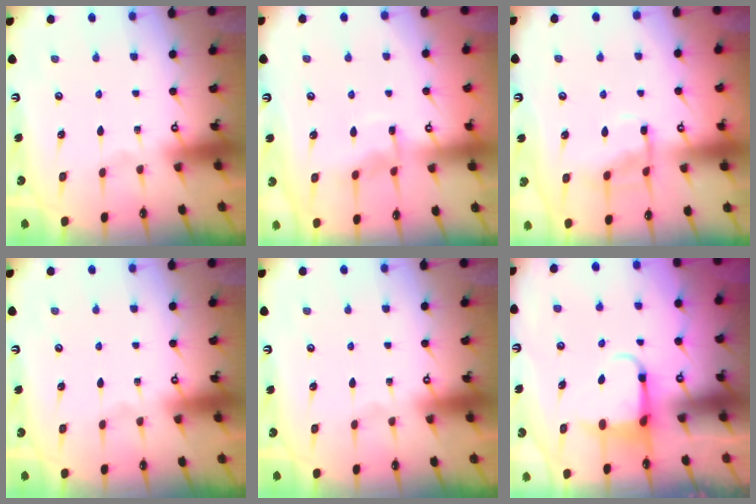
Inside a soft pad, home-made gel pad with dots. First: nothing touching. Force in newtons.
{"total": 5.7, "press": 5.6, "slide": 0.6}
{"total": 8.5, "press": 8.5, "slide": 0.4}
{"total": 0.0}
{"total": 0.0}
{"total": 3.9, "press": 3.8, "slide": 0.9}